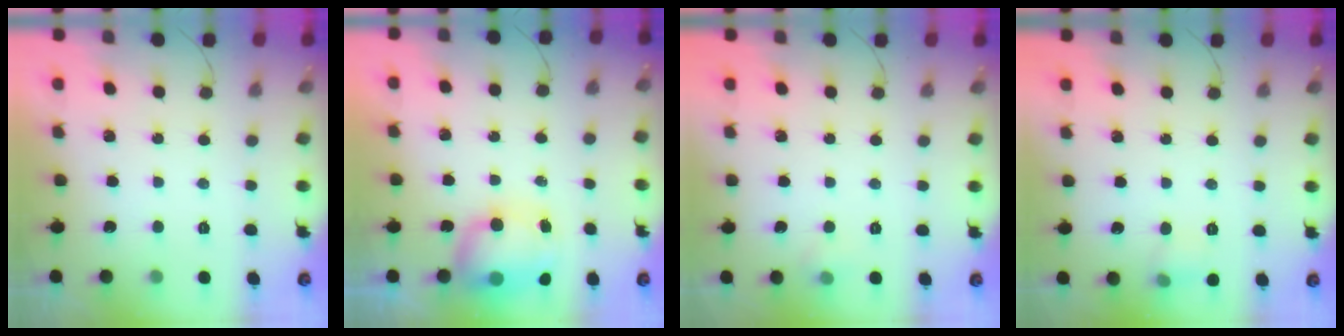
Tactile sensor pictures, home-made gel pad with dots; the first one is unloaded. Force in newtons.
{"total": 8.8, "press": 8.6, "slide": 1.9}
{"total": 5.8, "press": 3.2, "slide": 4.9}
{"total": 6.2, "press": 5.9, "slide": 2.0}